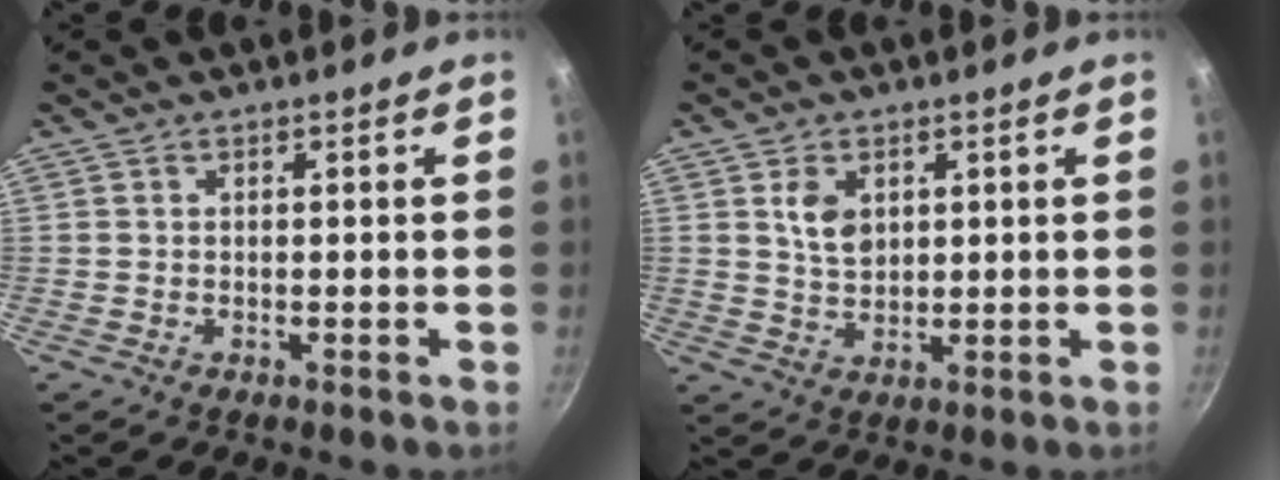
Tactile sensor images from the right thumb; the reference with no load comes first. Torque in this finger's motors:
{"motor_torque": [0.86, 0.83, 0.28, 0.11, 0.00]}